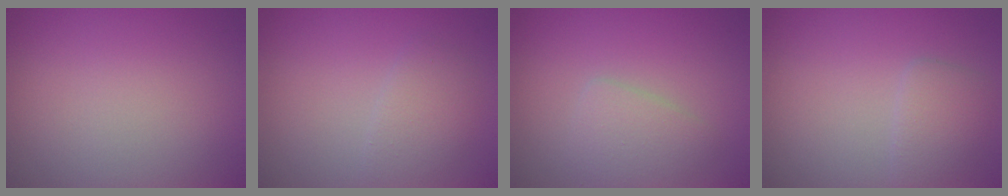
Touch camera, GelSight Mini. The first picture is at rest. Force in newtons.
{"total": 2.0, "press": 2.0, "slide": 0.1}
{"total": 2.4, "press": 2.4, "slide": 0.1}
{"total": 2.2, "press": 2.2, "slide": 0.1}